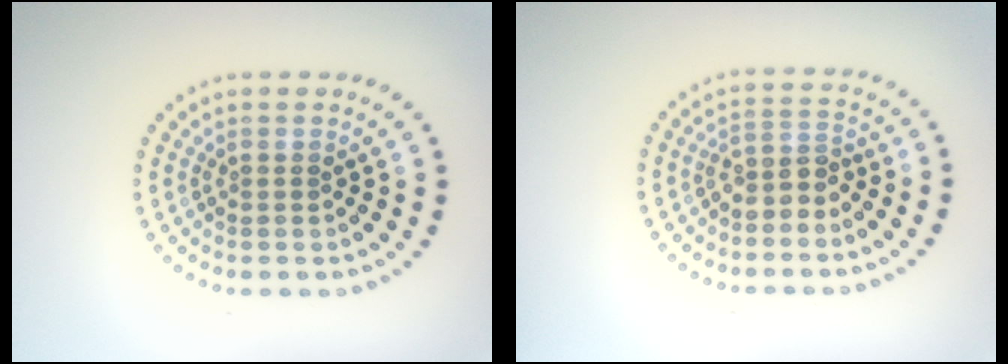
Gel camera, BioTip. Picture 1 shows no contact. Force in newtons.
{"total": 2.4, "press": 1.9, "slide": 1.5}